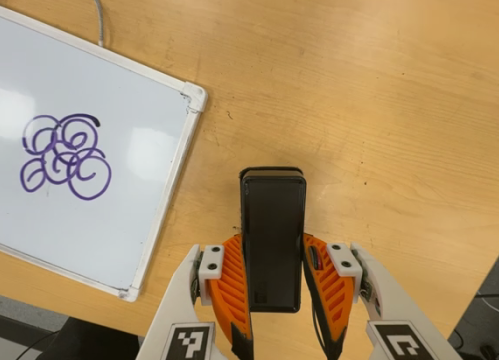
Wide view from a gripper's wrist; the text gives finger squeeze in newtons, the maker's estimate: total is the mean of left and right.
{"total": 5.3, "left": 3.4, "right": 7.1}